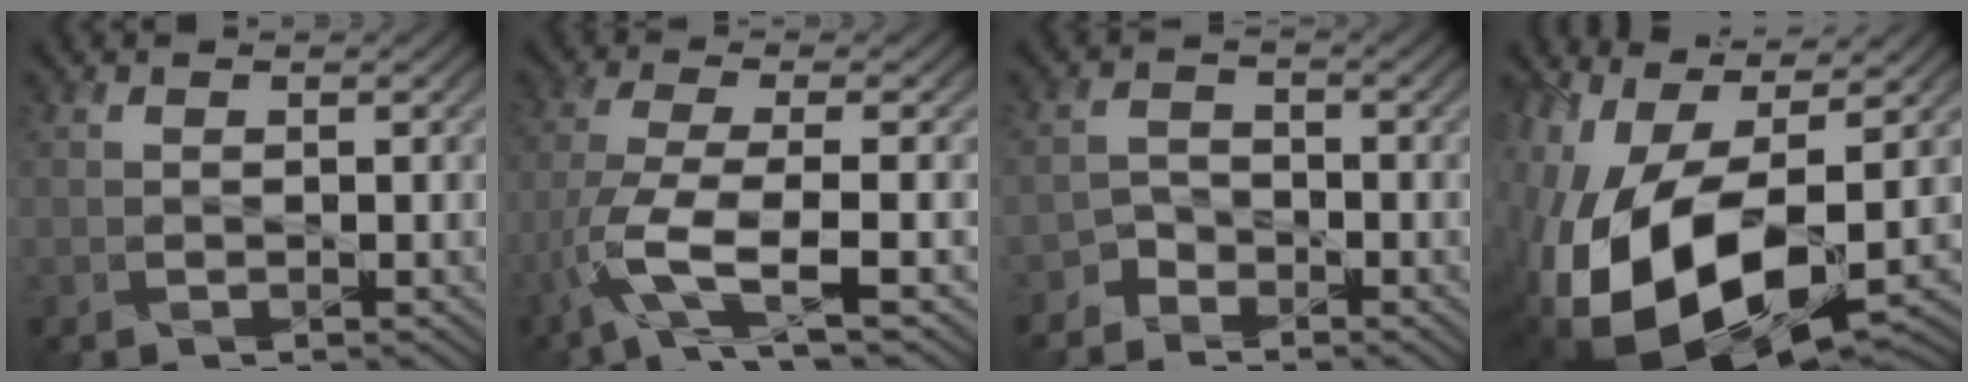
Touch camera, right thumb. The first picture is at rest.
{"total": 7.9, "force": [-4.2, 1.6, 6.5], "torque": [-0.142, -0.005, -0.101]}
{"total": 2.8, "force": [-2.4, 1.4, 0.1], "torque": [-0.002, 0.004, -0.059]}
{"total": 19.6, "force": [-5.1, 8.9, 16.8], "torque": [-0.352, -0.030, -0.082]}